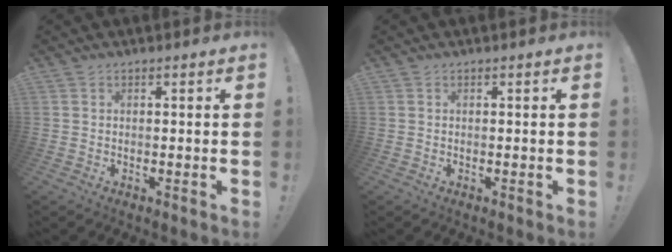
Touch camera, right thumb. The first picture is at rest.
{"total": 0.0}